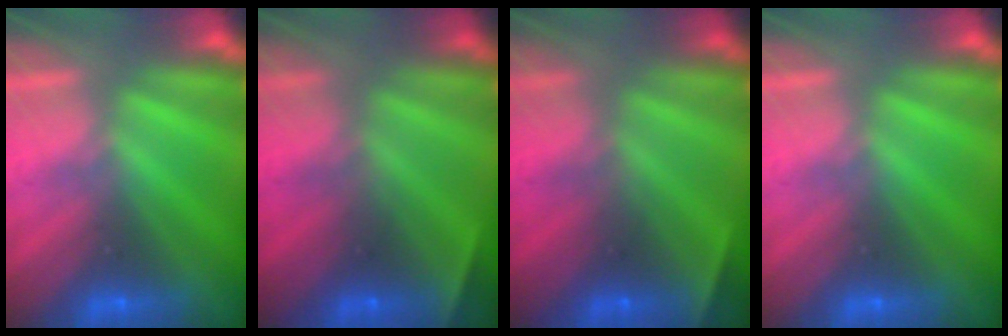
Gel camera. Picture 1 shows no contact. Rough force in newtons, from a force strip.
{"total": 2.0}
{"total": 2.0}
{"total": 0.0}